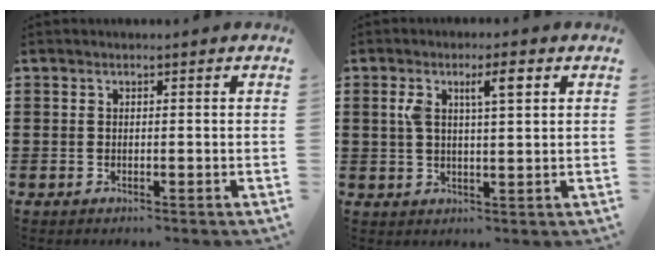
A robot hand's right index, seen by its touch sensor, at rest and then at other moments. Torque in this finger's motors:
{"motor_torque": [0.22, -0.09, 0.13, 0.07]}